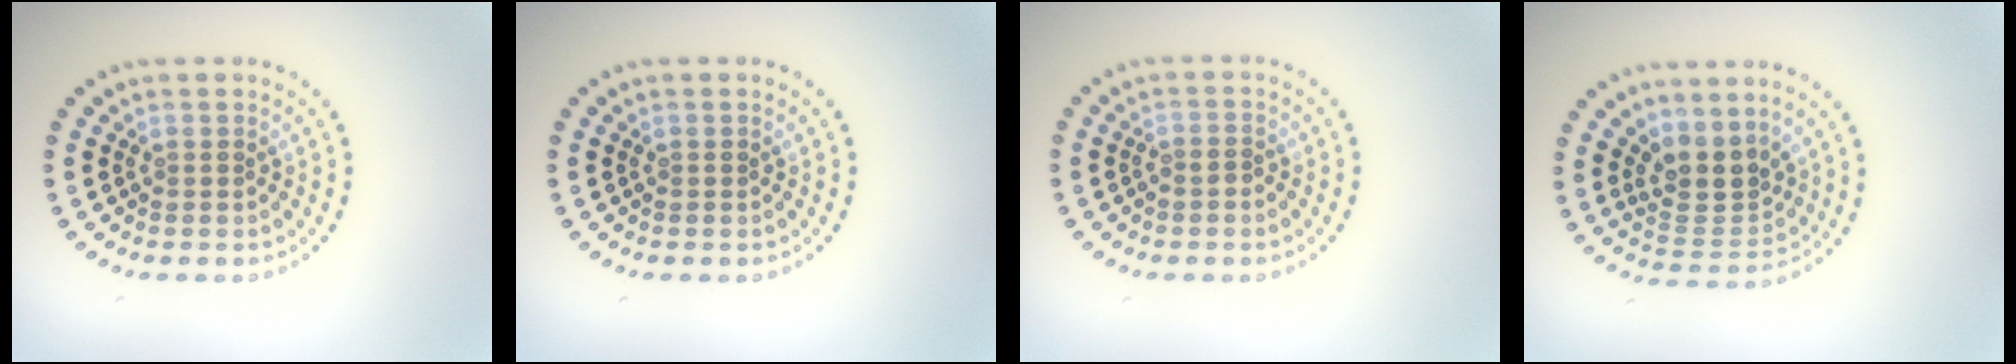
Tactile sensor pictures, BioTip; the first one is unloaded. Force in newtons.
{"total": 0.0}
{"total": 0.8, "press": 0.5, "slide": 0.6}
{"total": 3.5, "press": 3.0, "slide": 1.7}